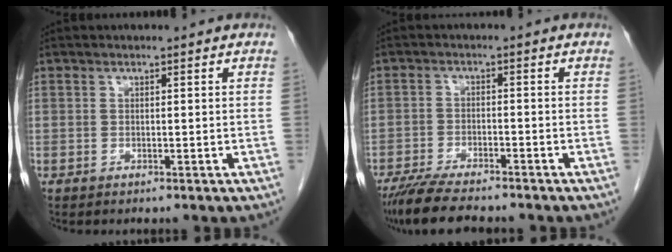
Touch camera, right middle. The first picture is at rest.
{"total": 8.0, "force": [-6.9, 1.0, 3.9], "torque": [-0.071, -0.023, -0.117]}